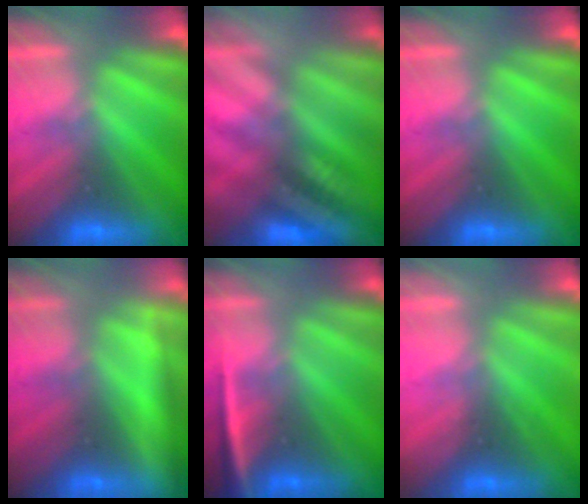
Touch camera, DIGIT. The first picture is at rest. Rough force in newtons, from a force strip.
{"total": 2.9}
{"total": 0.0}
{"total": 2.3}
{"total": 2.4}
{"total": 2.3}